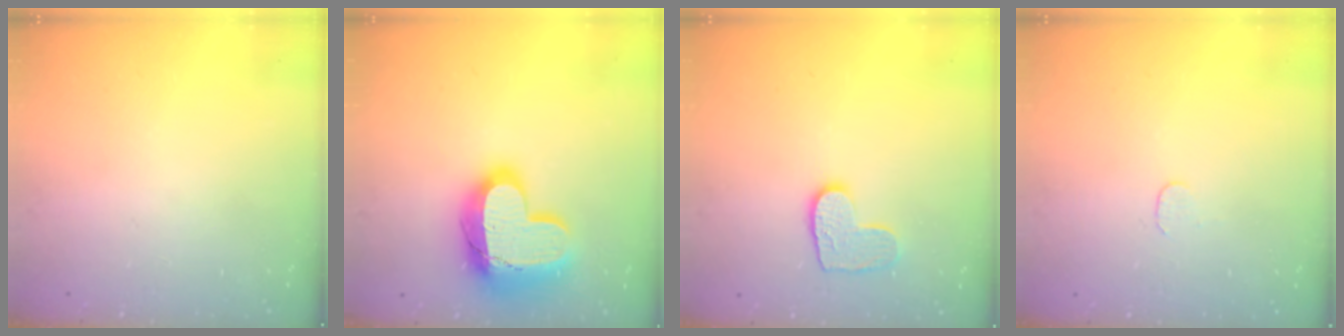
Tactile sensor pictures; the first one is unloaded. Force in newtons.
{"total": 24.2, "press": 24.2, "slide": 1.6}
{"total": 8.9, "press": 8.9, "slide": 0.4}
{"total": 3.5, "press": 3.5, "slide": 0.3}